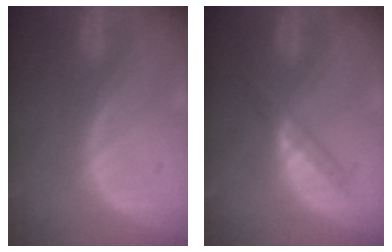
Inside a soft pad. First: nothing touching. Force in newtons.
{"total": 3.1, "press": 3.1, "slide": 0.3}